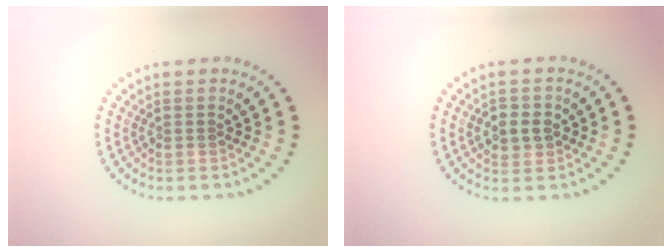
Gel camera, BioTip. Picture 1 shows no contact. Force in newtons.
{"total": 2.4, "press": 2.4, "slide": 0.4}